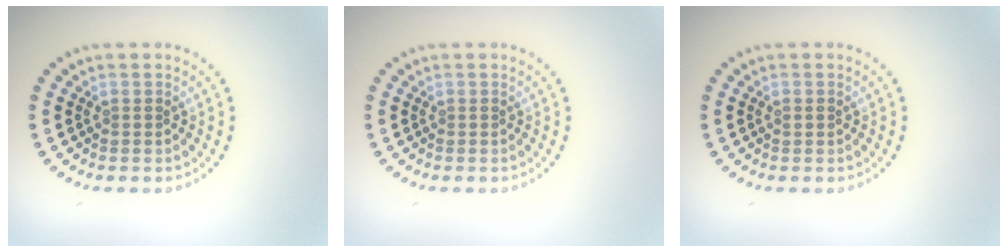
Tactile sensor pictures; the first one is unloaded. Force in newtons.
{"total": 0.0}
{"total": 0.8, "press": 0.7, "slide": 0.2}